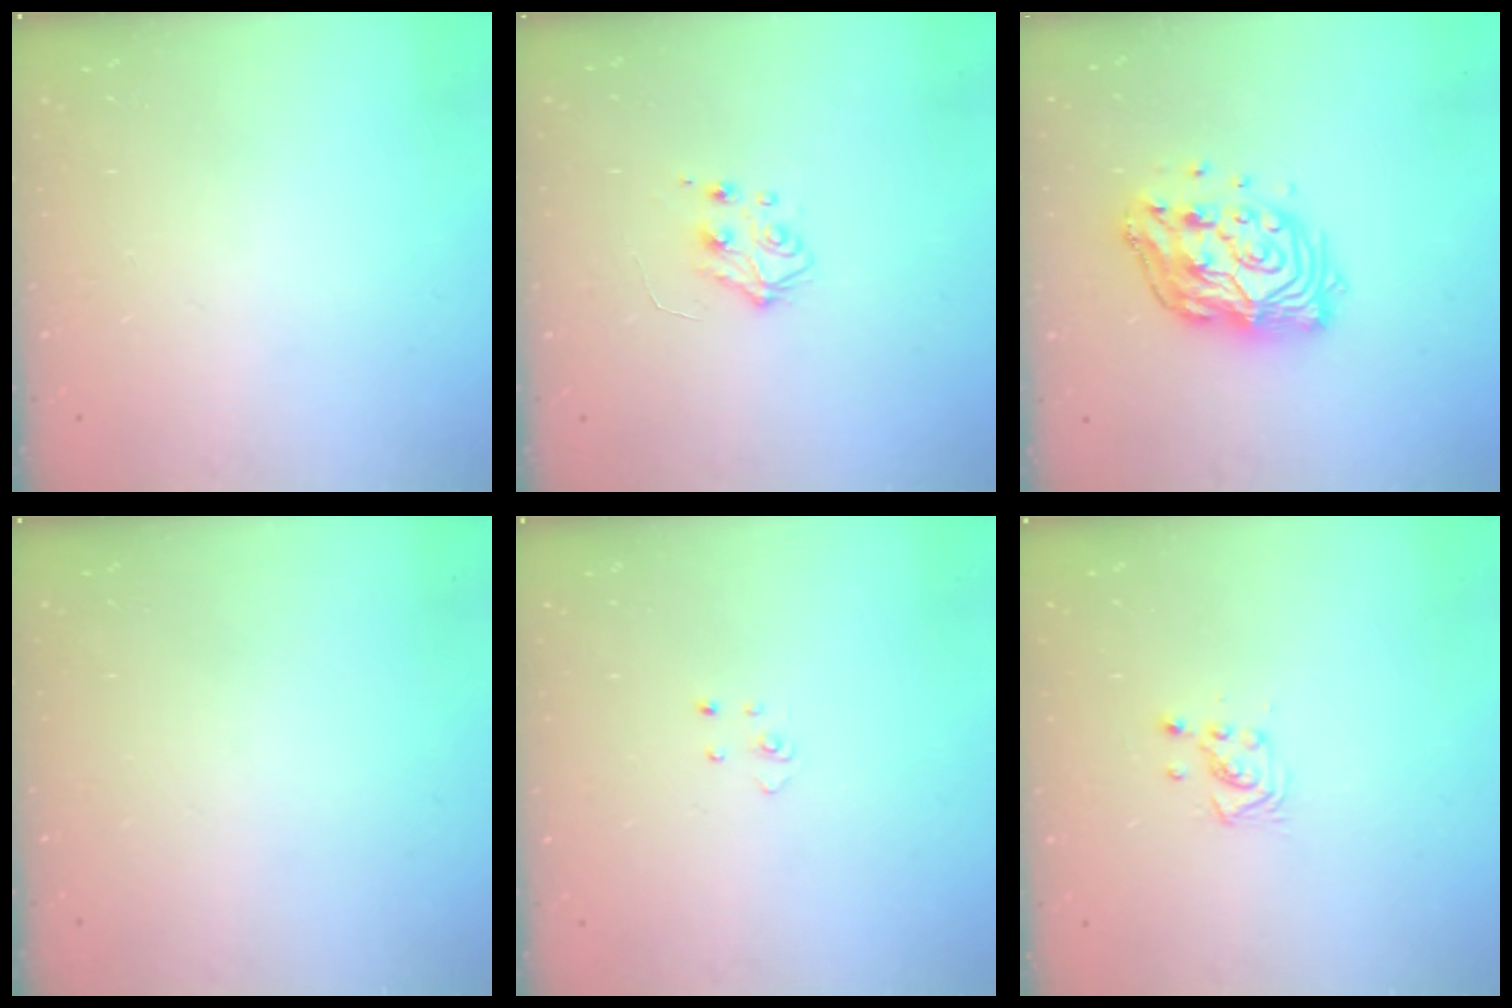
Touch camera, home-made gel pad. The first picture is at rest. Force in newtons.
{"total": 5.5, "press": 5.5, "slide": 0.6}
{"total": 13.4, "press": 13.3, "slide": 1.6}
{"total": 0.0}
{"total": 2.7, "press": 2.7, "slide": 0.3}
{"total": 3.0, "press": 2.9, "slide": 0.5}